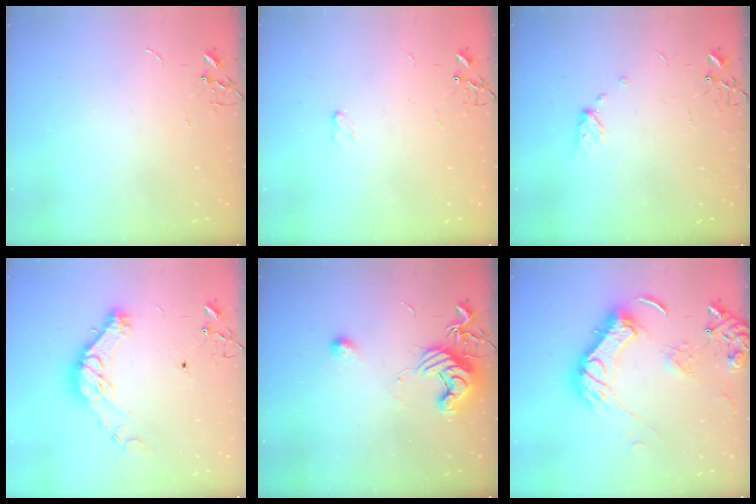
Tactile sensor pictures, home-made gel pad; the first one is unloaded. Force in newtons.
{"total": 3.2, "press": 3.1, "slide": 0.4}
{"total": 5.9, "press": 5.9, "slide": 0.7}
{"total": 14.5, "press": 14.5, "slide": 1.1}
{"total": 11.7, "press": 11.7, "slide": 0.4}
{"total": 18.6, "press": 18.4, "slide": 2.6}